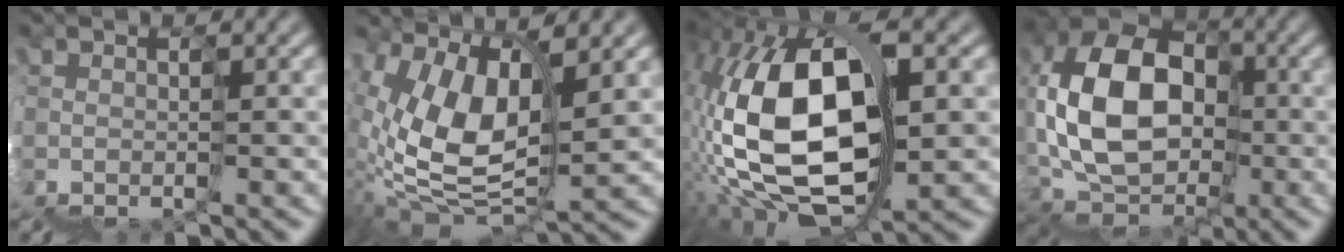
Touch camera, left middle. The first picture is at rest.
{"total": 7.6, "force": [3.5, 3.3, 5.9], "torque": [-0.131, 0.026, 0.054]}
{"total": 13.5, "force": [2.9, 7.5, 10.9], "torque": [-0.231, 0.034, 0.046]}
{"total": 8.1, "force": [1.9, 6.0, 5.1], "torque": [-0.099, 0.059, 0.009]}